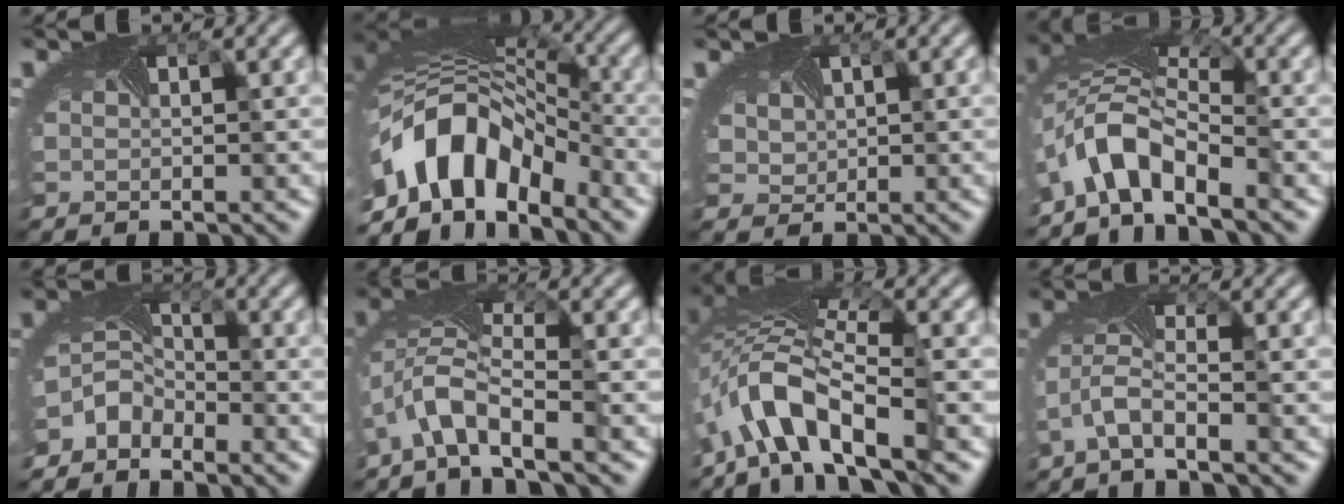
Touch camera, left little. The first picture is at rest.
{"total": 11.0, "force": [-5.2, 6.6, 7.2], "torque": [-0.139, -0.008, -0.089]}
{"total": 3.0, "force": [1.2, 2.4, 1.4], "torque": [-0.046, 0.015, 0.026]}
{"total": 5.5, "force": [-3.9, 1.8, 3.4], "torque": [-0.068, -0.003, -0.089]}
{"total": 3.2, "force": [-2.8, 1.5, 0.7], "torque": [-0.026, -0.006, -0.064]}
{"total": 4.9, "force": [-3.3, 1.3, 3.4], "torque": [-0.072, -0.002, -0.072]}
{"total": 8.9, "force": [-5.0, 2.9, 6.7], "torque": [-0.126, 0.006, -0.103]}
{"total": 3.5, "force": [-2.2, 0.5, 2.6], "torque": [-0.066, -0.003, -0.055]}